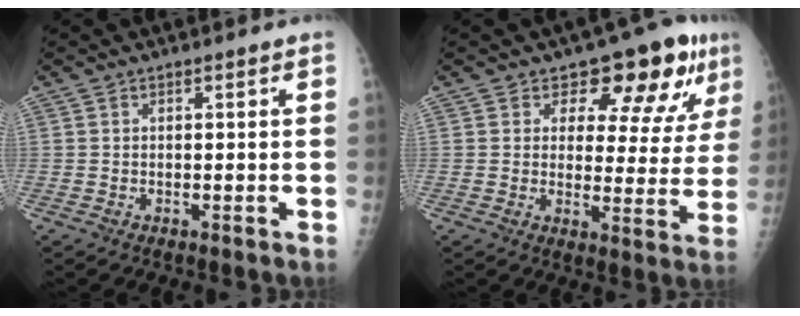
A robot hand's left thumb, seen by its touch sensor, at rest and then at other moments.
{"total": 12.7, "force": [8.0, 6.6, 7.4], "torque": [-0.041, -0.042, 0.099]}